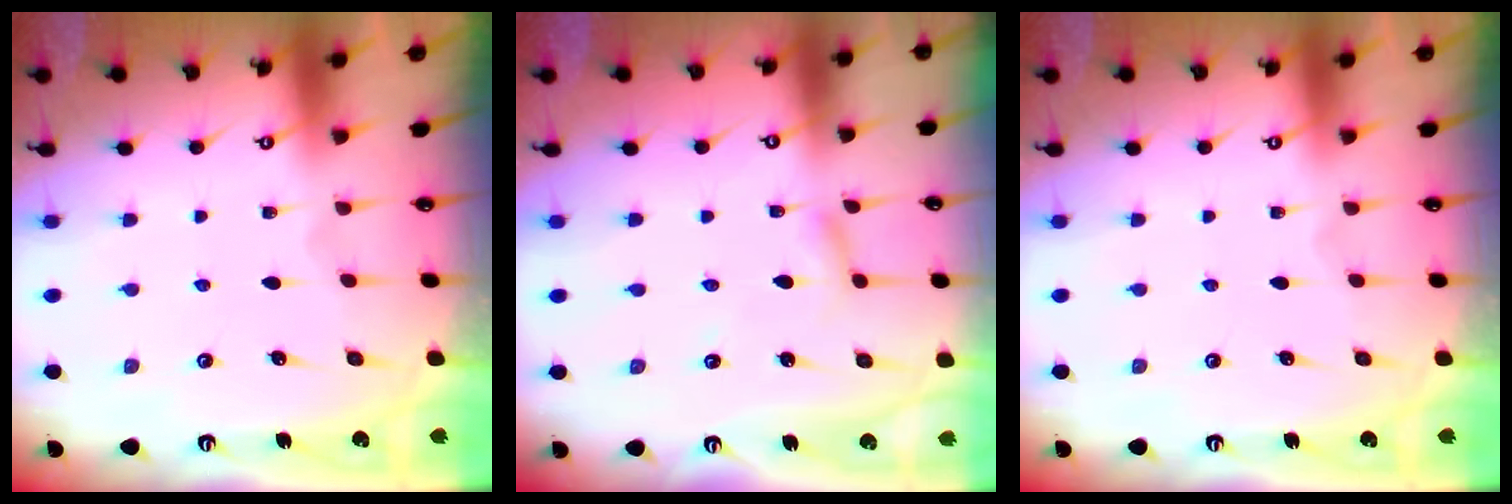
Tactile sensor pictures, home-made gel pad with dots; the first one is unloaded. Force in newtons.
{"total": 2.2, "press": 2.2, "slide": 0.2}
{"total": 0.0}